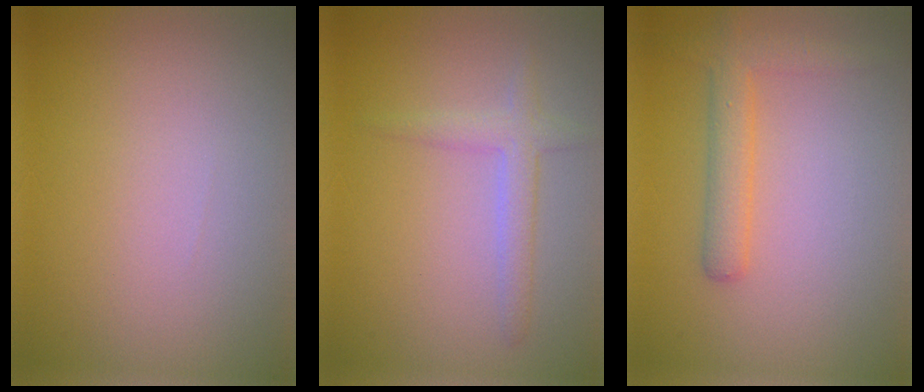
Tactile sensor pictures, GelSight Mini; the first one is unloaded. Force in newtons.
{"total": 2.2, "press": 2.2, "slide": 0.1}
{"total": 2.9, "press": 2.9, "slide": 0.1}